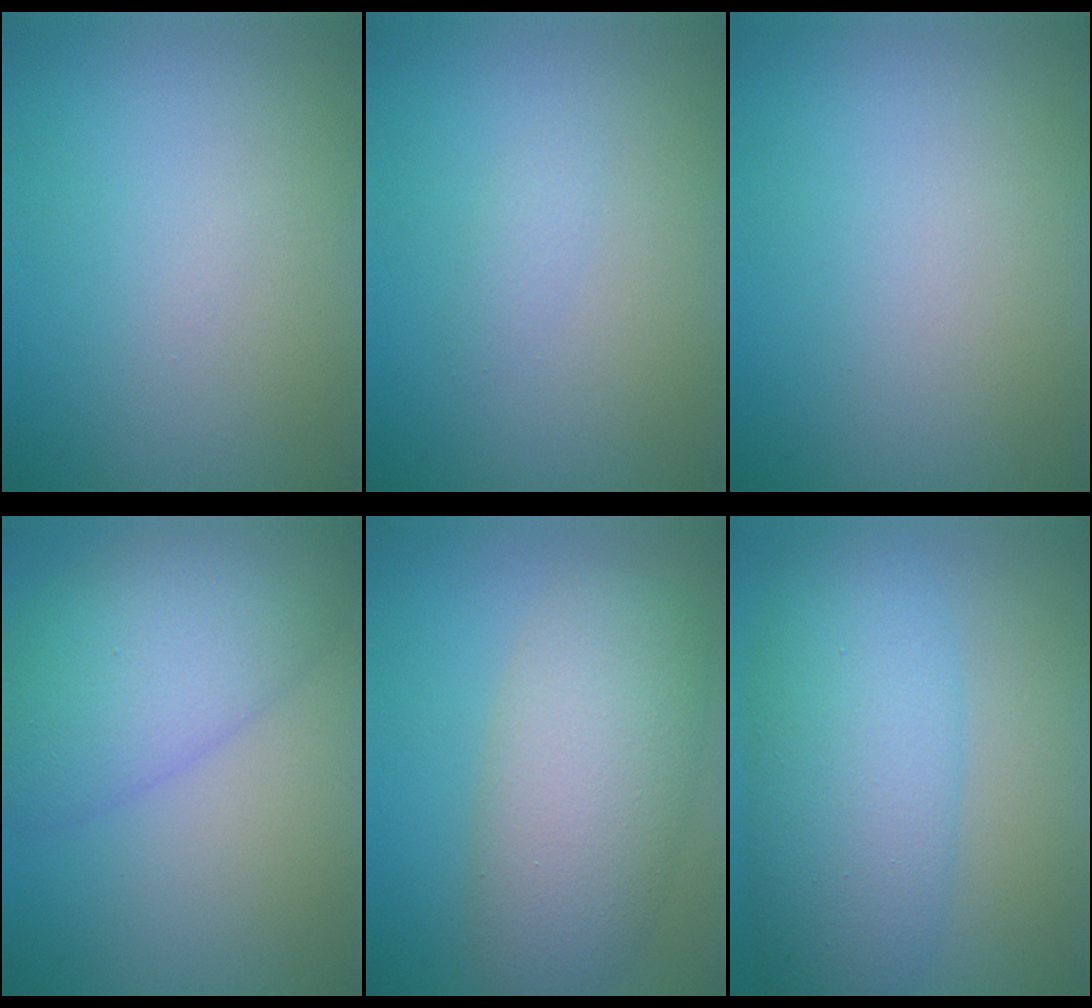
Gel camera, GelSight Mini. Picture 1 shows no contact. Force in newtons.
{"total": 0.9, "press": 0.9, "slide": 0.1}
{"total": 0.0}
{"total": 7.4, "press": 7.4, "slide": 0.3}
{"total": 7.5, "press": 7.5, "slide": 0.4}
{"total": 7.8, "press": 7.8, "slide": 0.3}